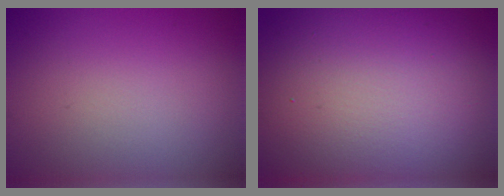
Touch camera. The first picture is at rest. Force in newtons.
{"total": 16.8, "press": 16.8, "slide": 1.4}